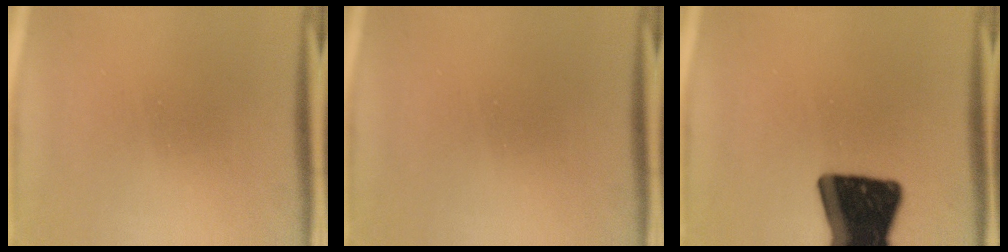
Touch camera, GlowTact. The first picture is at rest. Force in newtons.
{"total": 0.0}
{"total": 19.3}